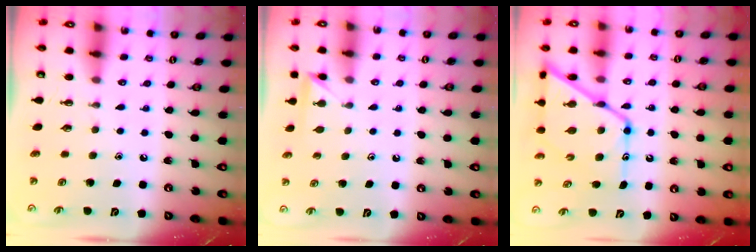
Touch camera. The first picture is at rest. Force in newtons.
{"total": 2.9, "press": 2.9, "slide": 0.3}
{"total": 17.5, "press": 17.4, "slide": 1.3}